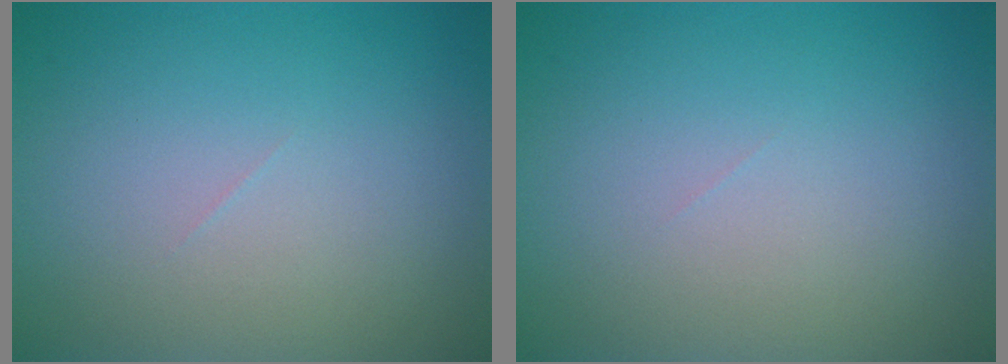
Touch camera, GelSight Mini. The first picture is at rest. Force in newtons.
{"total": 0.0}